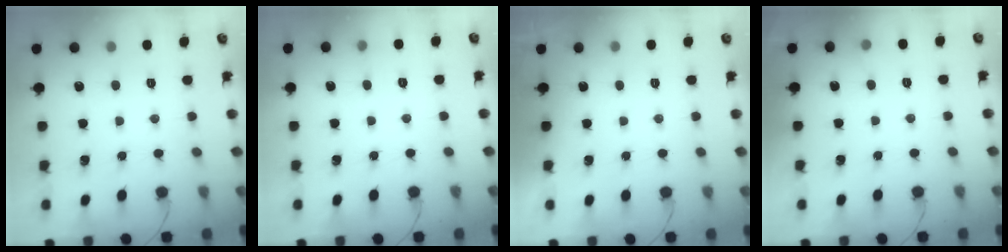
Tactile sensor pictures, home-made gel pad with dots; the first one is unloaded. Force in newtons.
{"total": 4.0, "press": 3.8, "slide": 1.0}
{"total": 0.0}
{"total": 4.8, "press": 4.7, "slide": 1.2}